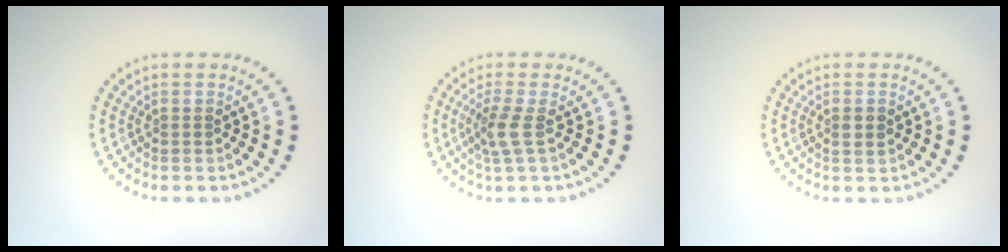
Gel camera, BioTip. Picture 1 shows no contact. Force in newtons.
{"total": 2.2, "press": 1.8, "slide": 1.3}
{"total": 1.1, "press": 1.1, "slide": 0.3}